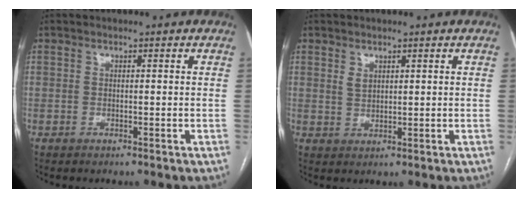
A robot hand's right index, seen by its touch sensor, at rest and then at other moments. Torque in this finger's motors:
{"motor_torque": [0.08, 0.06, 0.01, 0.01]}